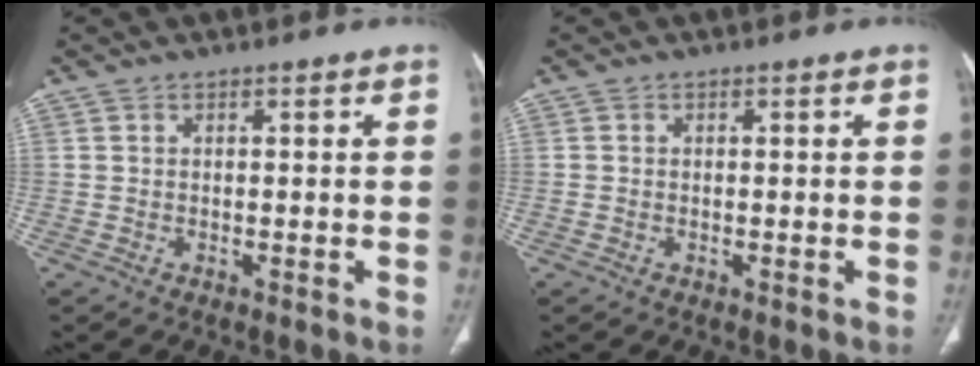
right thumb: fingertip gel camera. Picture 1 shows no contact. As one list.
[{"total": 0.0}]